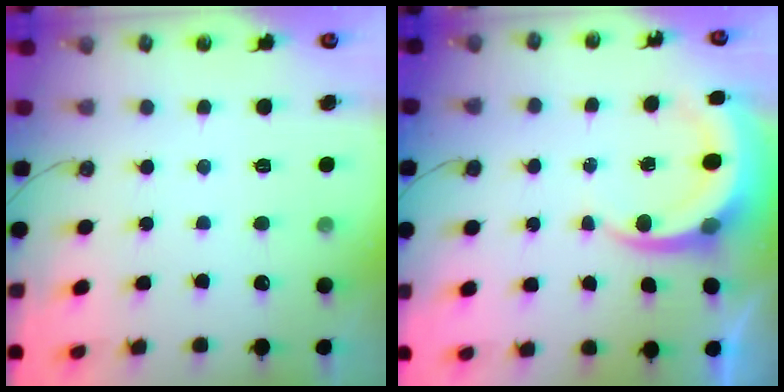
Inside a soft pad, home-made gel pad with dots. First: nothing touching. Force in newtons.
{"total": 5.5, "press": 5.5, "slide": 0.5}